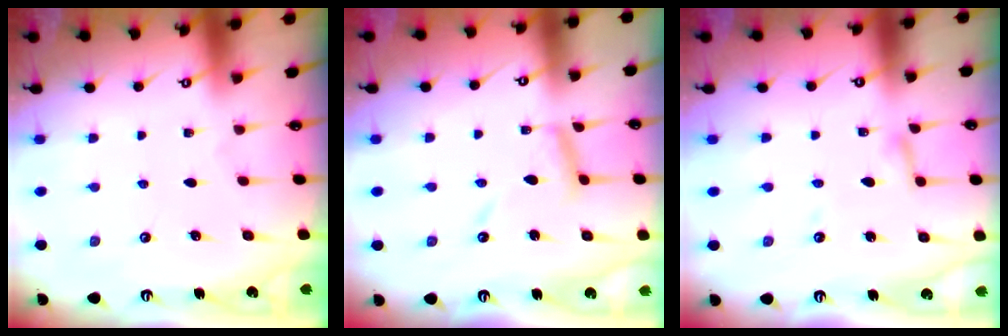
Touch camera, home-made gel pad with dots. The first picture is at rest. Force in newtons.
{"total": 9.0, "press": 8.9, "slide": 0.7}
{"total": 3.1, "press": 3.1, "slide": 0.2}